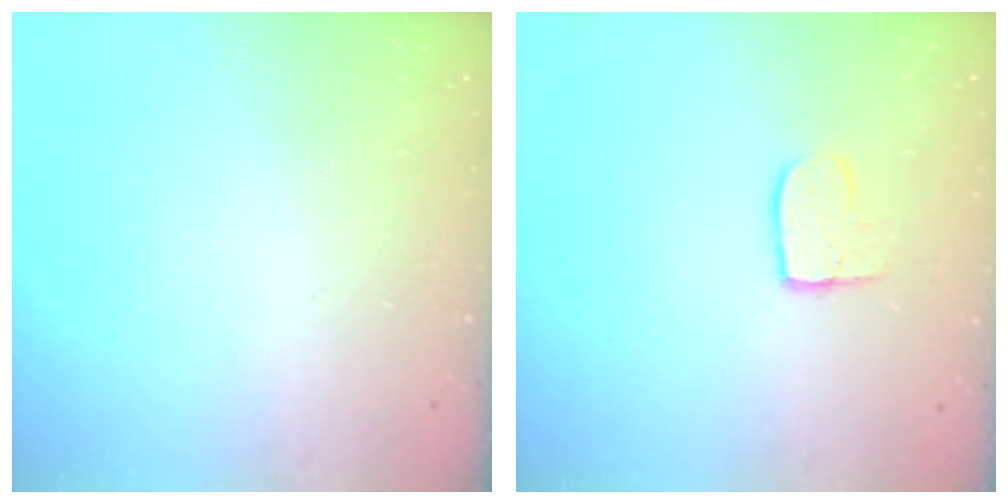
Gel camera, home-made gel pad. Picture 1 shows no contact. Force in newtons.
{"total": 7.0, "press": 7.0, "slide": 0.4}